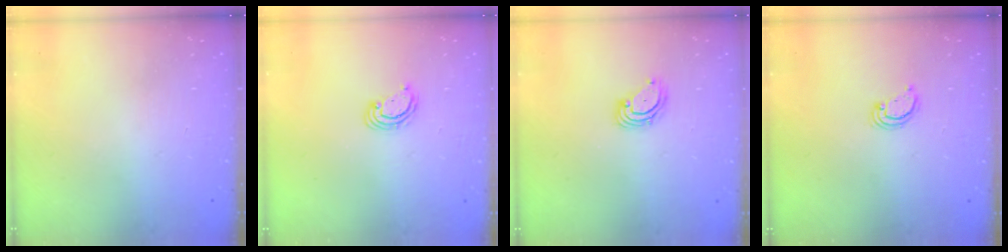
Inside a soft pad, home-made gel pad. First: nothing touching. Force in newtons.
{"total": 2.5, "press": 2.5, "slide": 0.3}
{"total": 3.6, "press": 3.6, "slide": 0.3}
{"total": 2.6, "press": 2.6, "slide": 0.2}